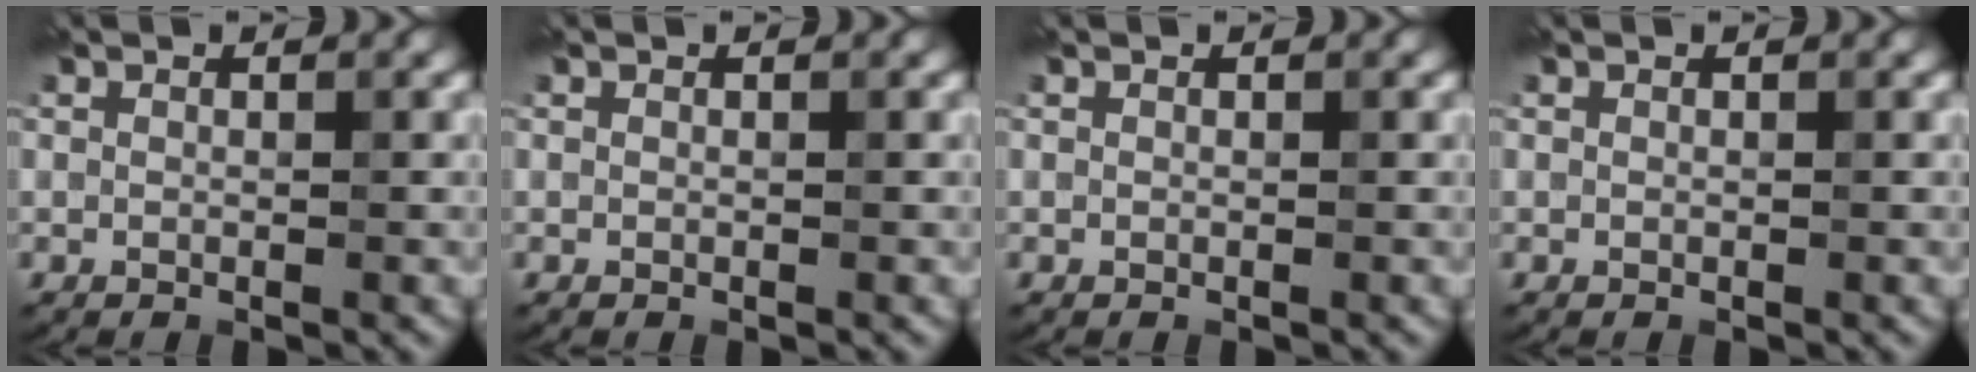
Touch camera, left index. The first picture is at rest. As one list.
[{"total": 0.0}, {"total": 0.0}, {"total": 0.0}]